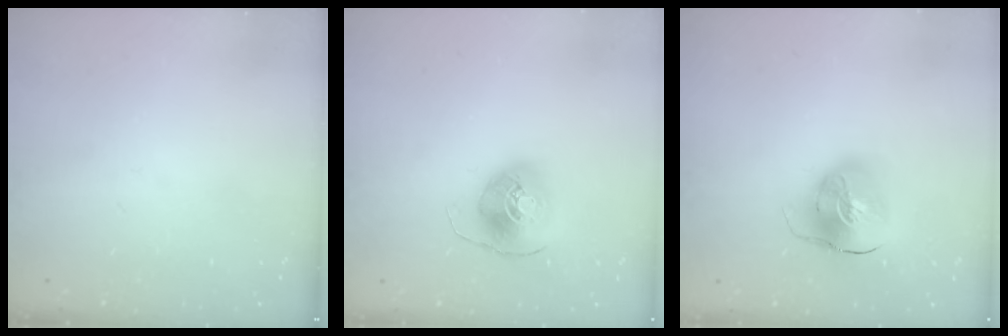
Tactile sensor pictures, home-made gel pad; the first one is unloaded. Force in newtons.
{"total": 8.1, "press": 8.0, "slide": 1.2}
{"total": 11.5, "press": 11.4, "slide": 1.5}